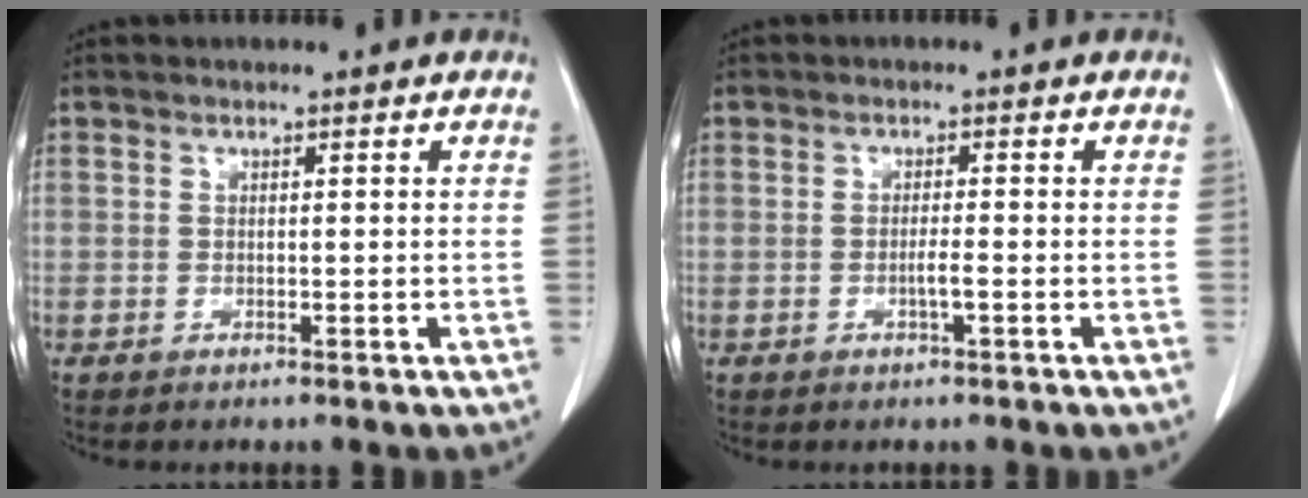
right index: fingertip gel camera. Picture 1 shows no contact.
{"total": 1.5, "force": [-0.4, 0.0, 1.5], "torque": [-0.027, 0.000, -0.006]}